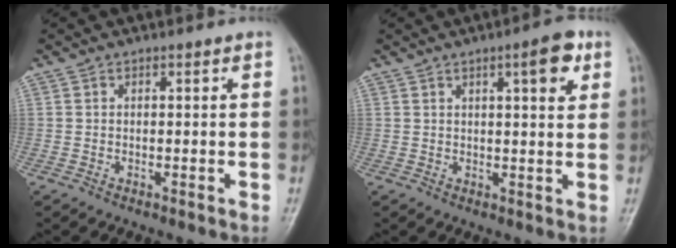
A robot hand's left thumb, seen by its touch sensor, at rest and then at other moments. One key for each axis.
{"total": 6.2, "fx": 2.9, "fy": 1.7, "fz": 5.2, "tx": -0.061, "ty": -0.010, "tz": 0.036}